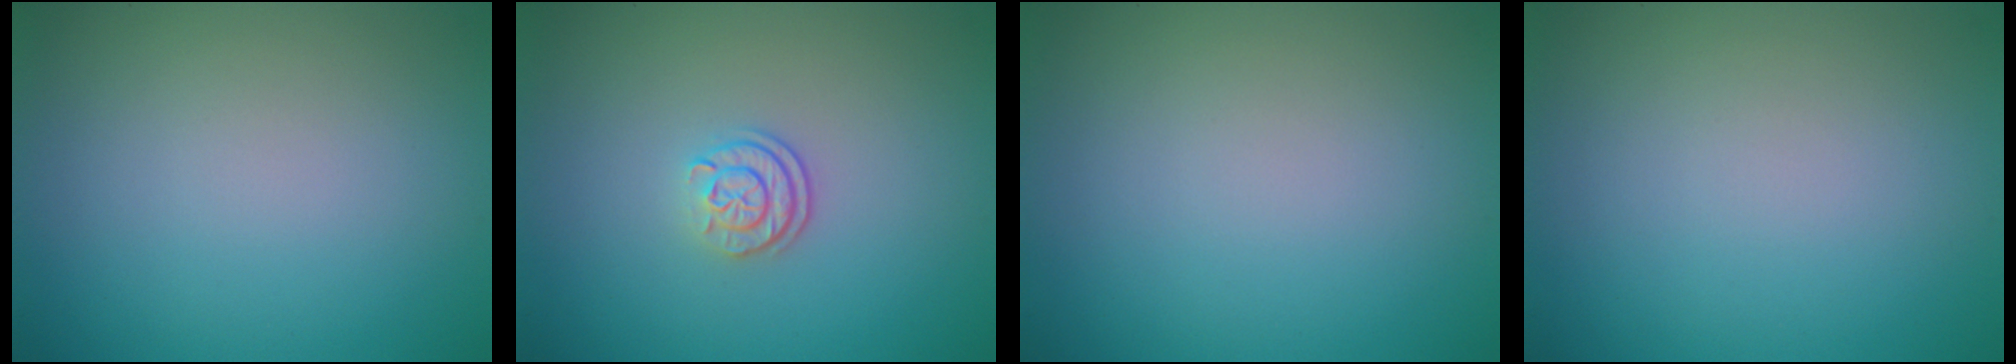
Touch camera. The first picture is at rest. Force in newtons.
{"total": 2.2, "press": 1.7, "slide": 1.4}
{"total": 0.0}
{"total": 0.0}